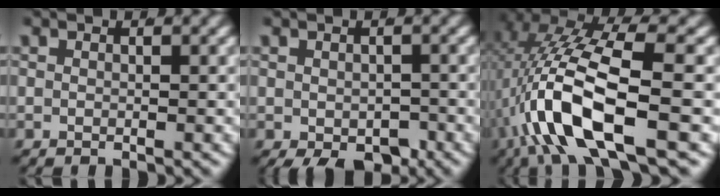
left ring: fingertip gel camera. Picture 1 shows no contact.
{"total": 3.8, "force": [-2.1, 2.1, 2.3], "torque": [-0.037, -0.032, -0.015]}
{"total": 10.9, "force": [-1.8, 4.6, 9.7], "torque": [-0.207, -0.031, -0.011]}